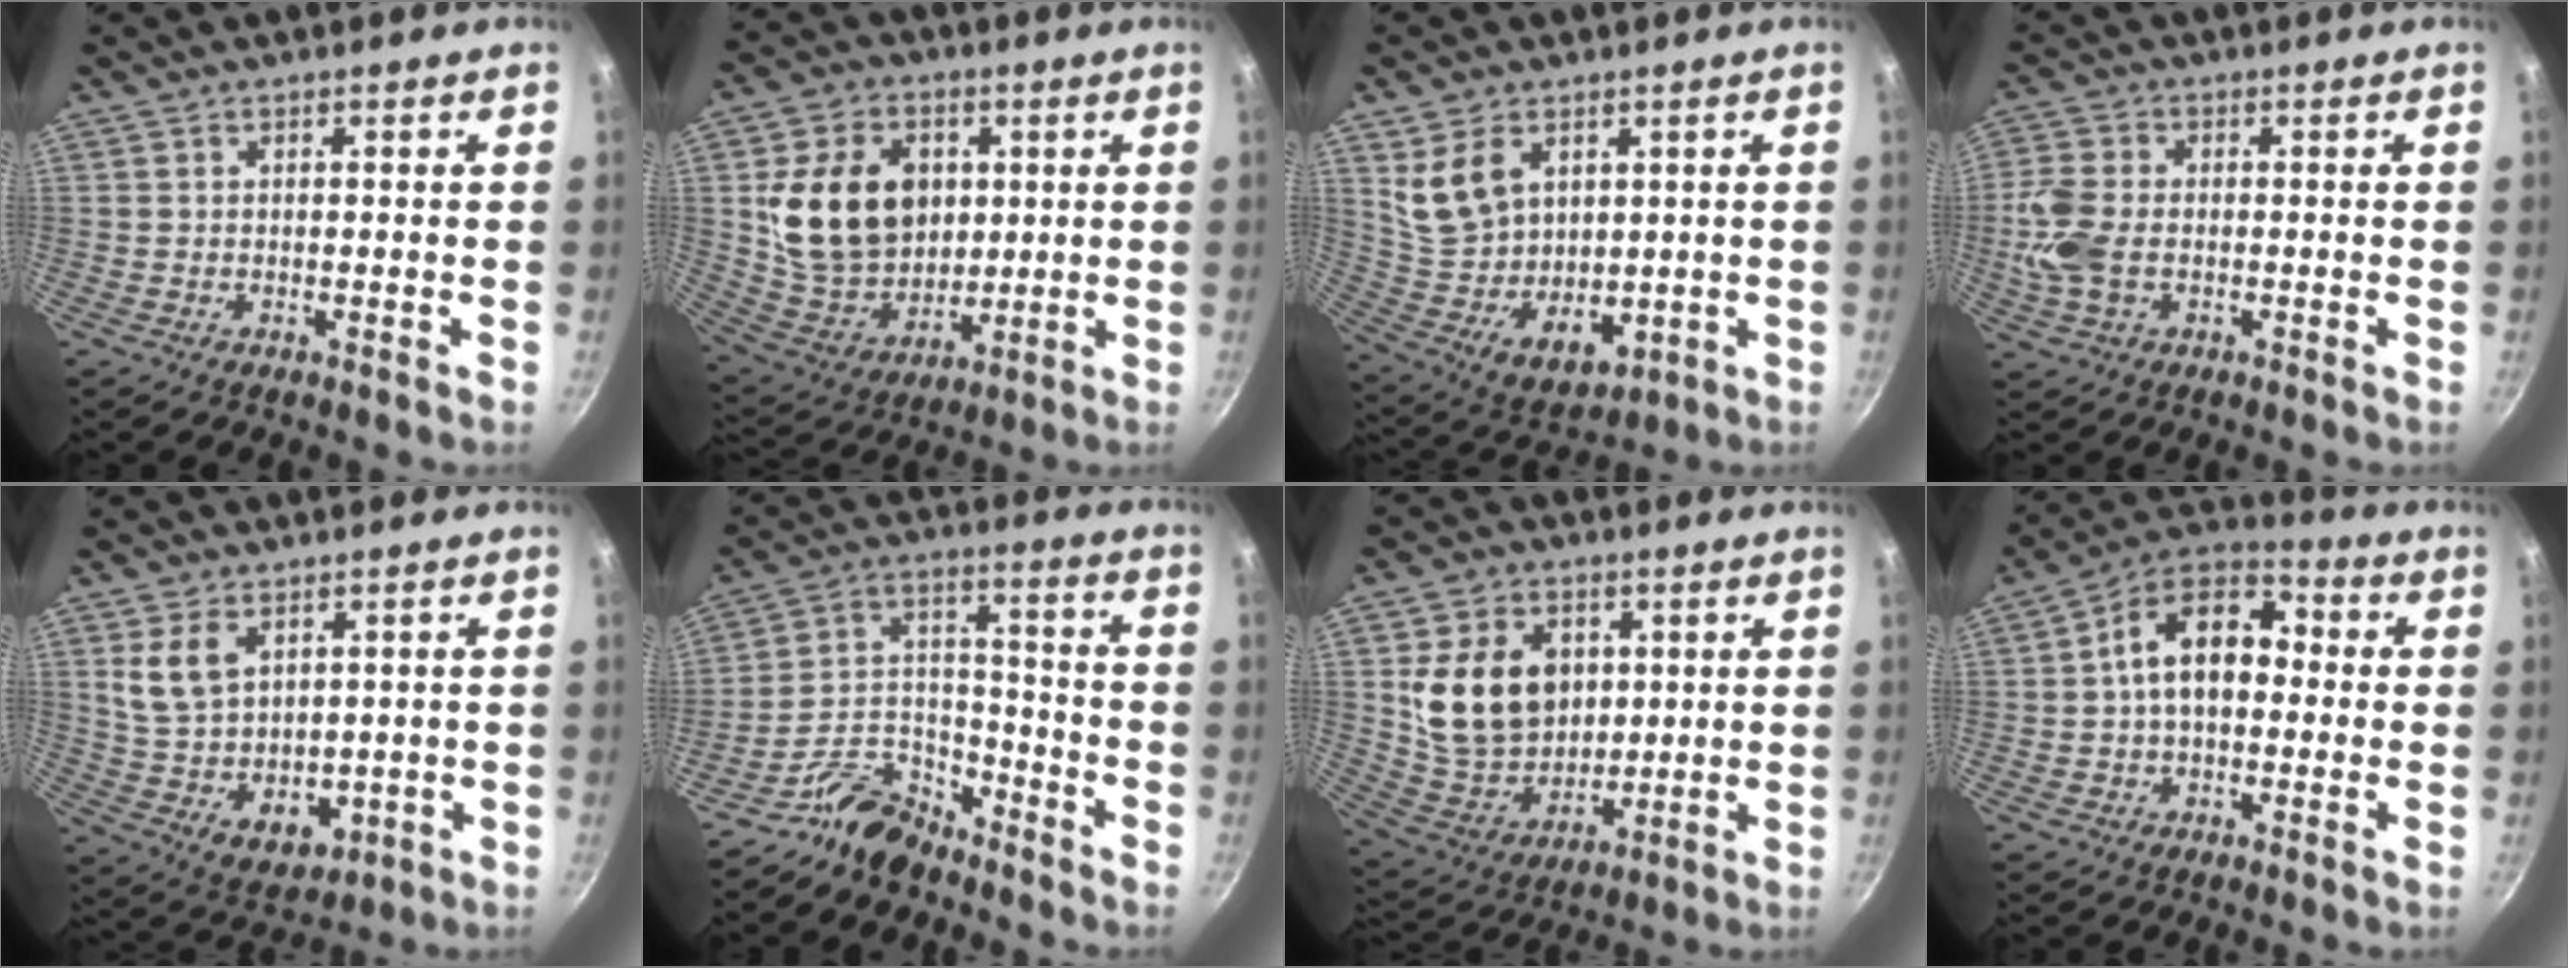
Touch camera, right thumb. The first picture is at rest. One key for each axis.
{"total": 18.7, "fx": 3.3, "fy": 14.3, "fz": 11.6, "tx": -0.180, "ty": -0.006, "tz": 0.070}
{"total": 13.8, "fx": 4.6, "fy": 9.8, "fz": 8.6, "tx": -0.123, "ty": -0.037, "tz": 0.113}
{"total": 8.3, "fx": -1.2, "fy": 5.5, "fz": 6.1, "tx": -0.135, "ty": 0.005, "tz": -0.031}
{"total": 11.6, "fx": 3.3, "fy": 8.3, "fz": 7.4, "tx": -0.108, "ty": -0.027, "tz": 0.084}
{"total": 10.5, "fx": -8.5, "fy": 5.0, "fz": 3.5, "tx": -0.043, "ty": 0.095, "tz": -0.168}
{"total": 16.5, "fx": 3.2, "fy": 12.6, "fz": 10.0, "tx": -0.153, "ty": -0.012, "tz": 0.070}
{"total": 13.2, "fx": 0.4, "fy": 8.6, "fz": 10.0, "tx": -0.124, "ty": 0.043, "tz": -0.015}